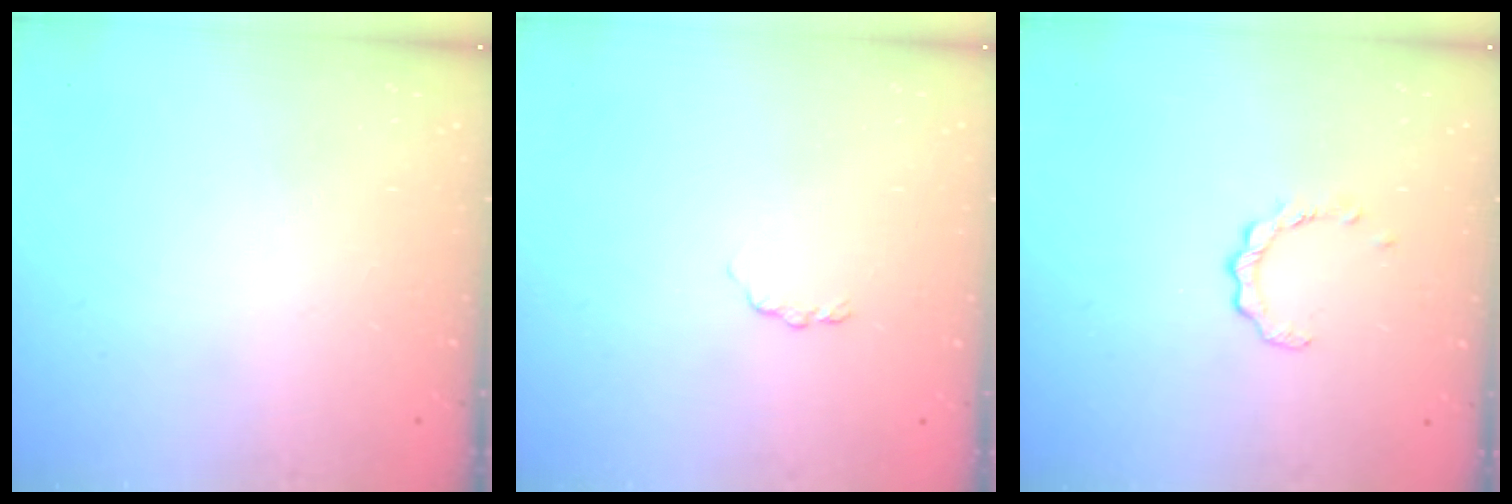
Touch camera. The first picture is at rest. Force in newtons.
{"total": 2.9, "press": 2.8, "slide": 0.4}
{"total": 2.4, "press": 2.4, "slide": 0.4}